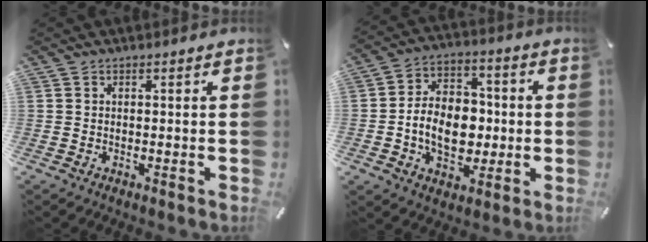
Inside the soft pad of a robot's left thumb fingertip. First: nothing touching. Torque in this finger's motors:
{"motor_torque": [0.42, 0.74, 0.52, 0.23, 0.33]}